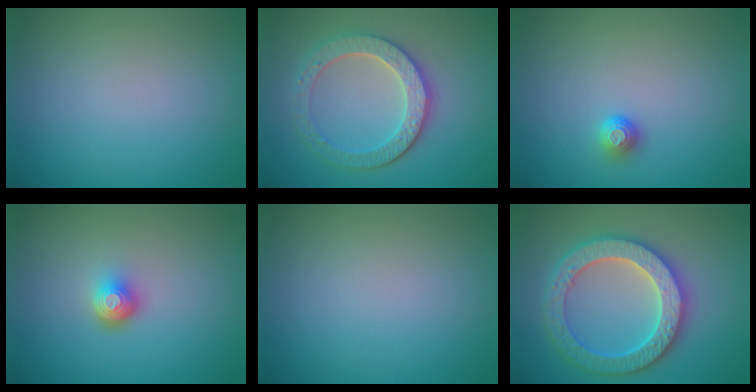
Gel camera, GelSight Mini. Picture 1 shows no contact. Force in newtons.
{"total": 4.5, "press": 4.0, "slide": 2.1}
{"total": 1.3, "press": 1.1, "slide": 0.7}
{"total": 2.3, "press": 1.5, "slide": 1.8}
{"total": 0.0}
{"total": 6.5, "press": 6.3, "slide": 1.5}